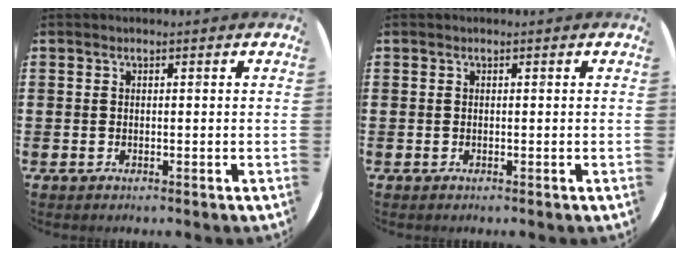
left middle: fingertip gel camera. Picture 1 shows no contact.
{"total": 0.0}